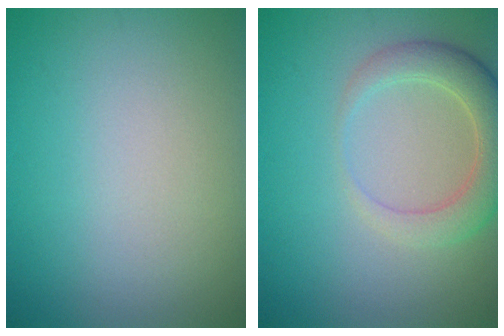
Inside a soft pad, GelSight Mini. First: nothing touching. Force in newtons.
{"total": 4.1, "press": 4.0, "slide": 0.5}